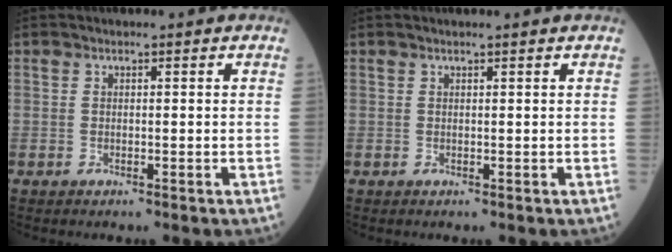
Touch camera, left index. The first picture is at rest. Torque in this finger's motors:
{"motor_torque": [-0.06, 0.05, -0.04, 0.01]}